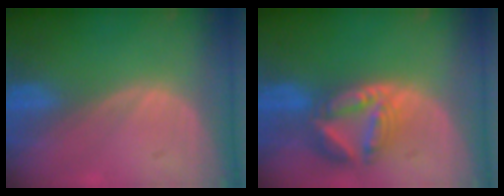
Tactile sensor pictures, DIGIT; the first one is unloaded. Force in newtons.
{"total": 8.2, "press": 7.1, "slide": 4.2}